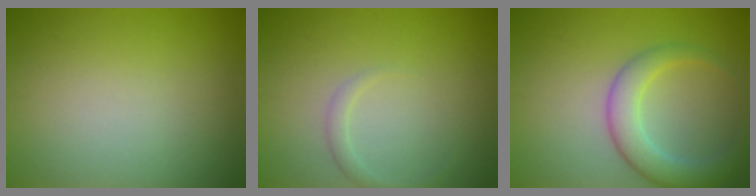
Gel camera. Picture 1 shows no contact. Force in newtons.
{"total": 1.2, "press": 1.2, "slide": 0.1}
{"total": 4.1, "press": 4.1, "slide": 0.3}